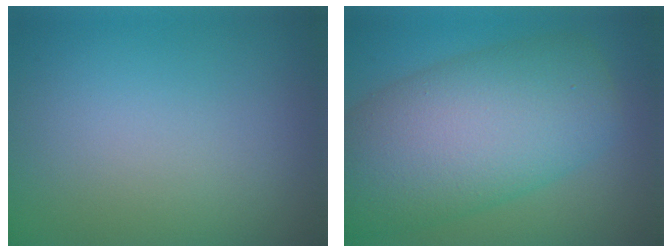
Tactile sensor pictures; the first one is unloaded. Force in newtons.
{"total": 11.0, "press": 11.0, "slide": 0.4}